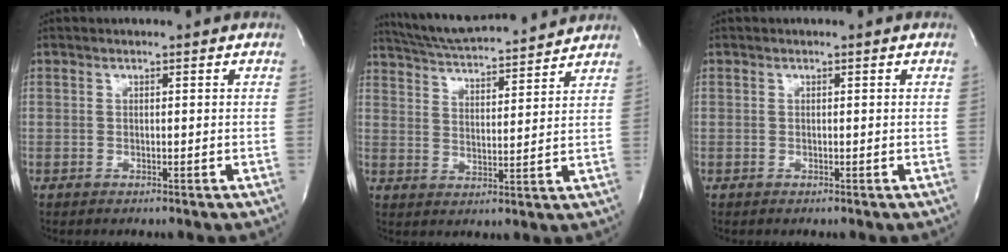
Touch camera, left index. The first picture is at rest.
{"total": 15.7, "force": [14.7, 1.4, 5.4], "torque": [-0.098, 0.020, 0.225]}
{"total": 0.0}